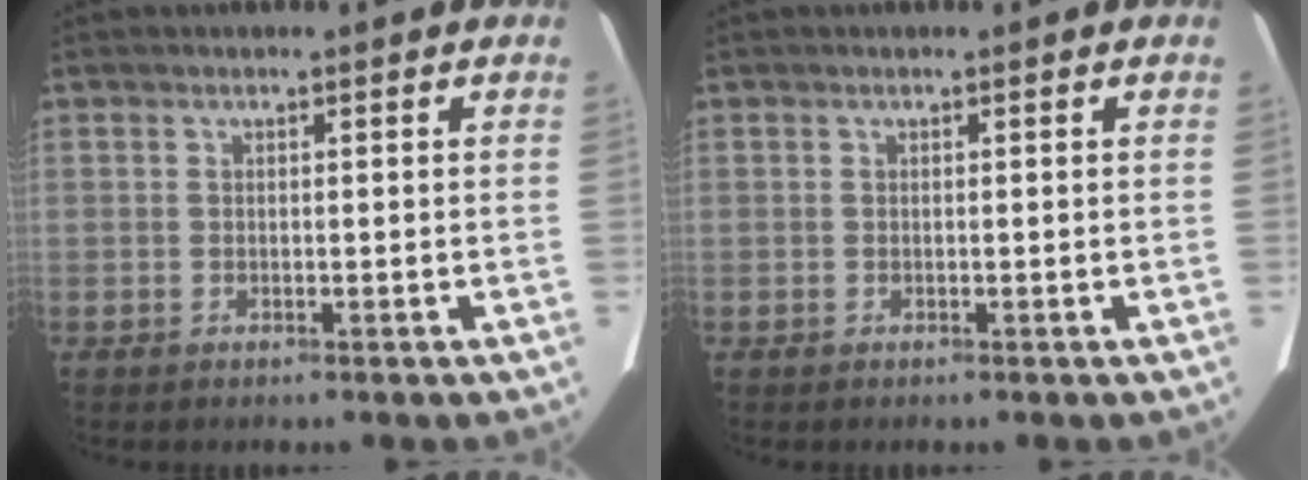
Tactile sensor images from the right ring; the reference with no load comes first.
{"total": 0.0}